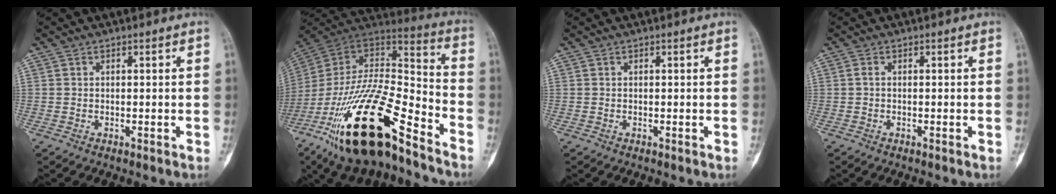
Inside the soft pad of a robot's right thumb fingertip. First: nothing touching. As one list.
[{"total": 28.6, "force": [-16.8, 9.5, 21.1], "torque": [-0.411, 0.051, -0.291]}, {"total": 0.0}, {"total": 0.6, "force": [-0.2, 0.2, 0.5], "torque": [-0.012, 0.002, -0.005]}]